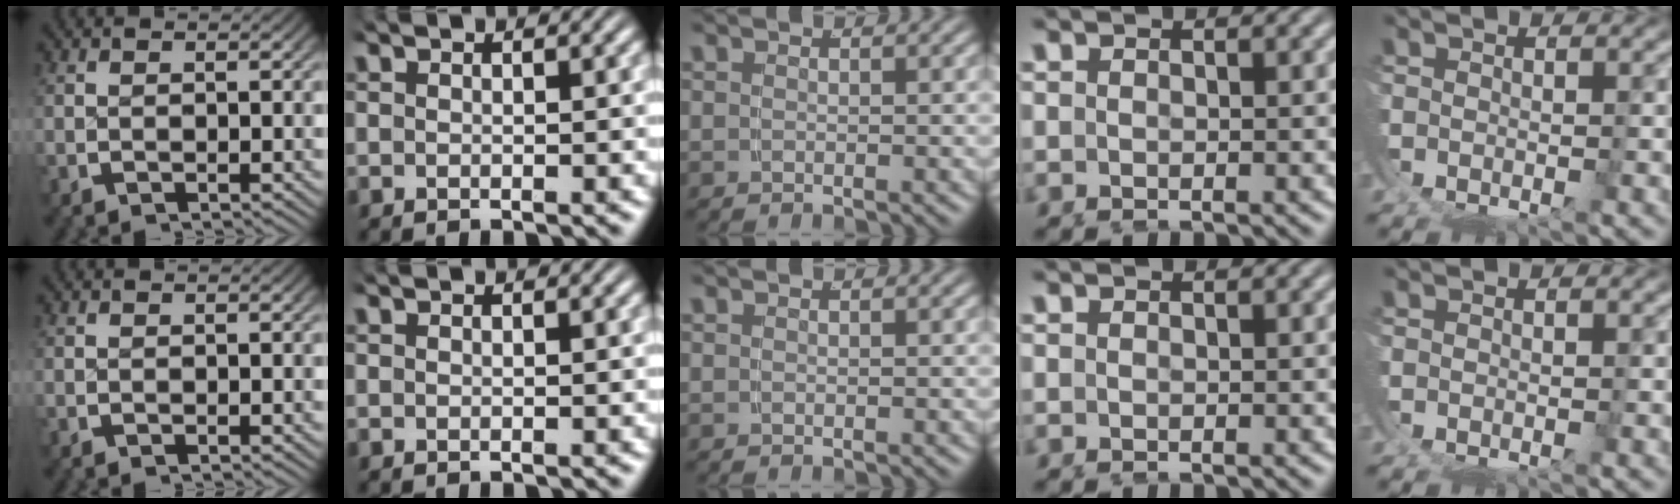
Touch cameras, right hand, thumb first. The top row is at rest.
{}